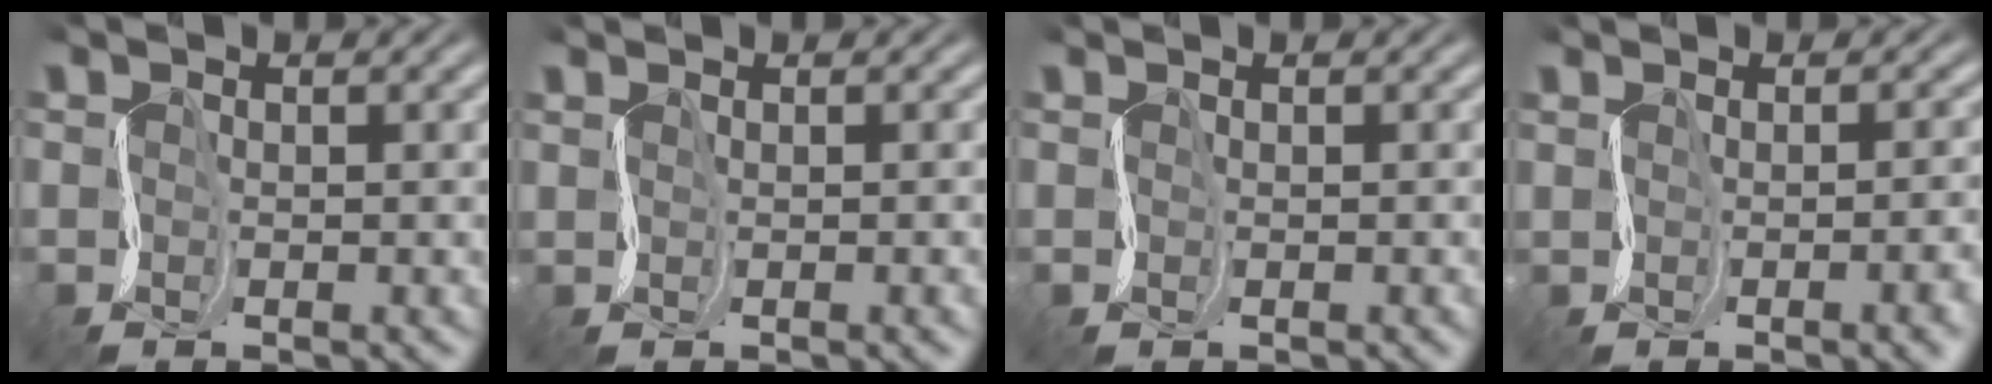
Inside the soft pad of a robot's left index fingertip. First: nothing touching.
{"total": 0.7, "force": [0.6, 0.3, 0.2], "torque": [0.012, 0.002, 0.013]}
{"total": 0.7, "force": [0.0, -0.1, -0.7], "torque": [0.009, -0.004, 0.002]}
{"total": 4.8, "force": [-0.8, 2.3, 4.1], "torque": [-0.010, 0.009, 0.002]}